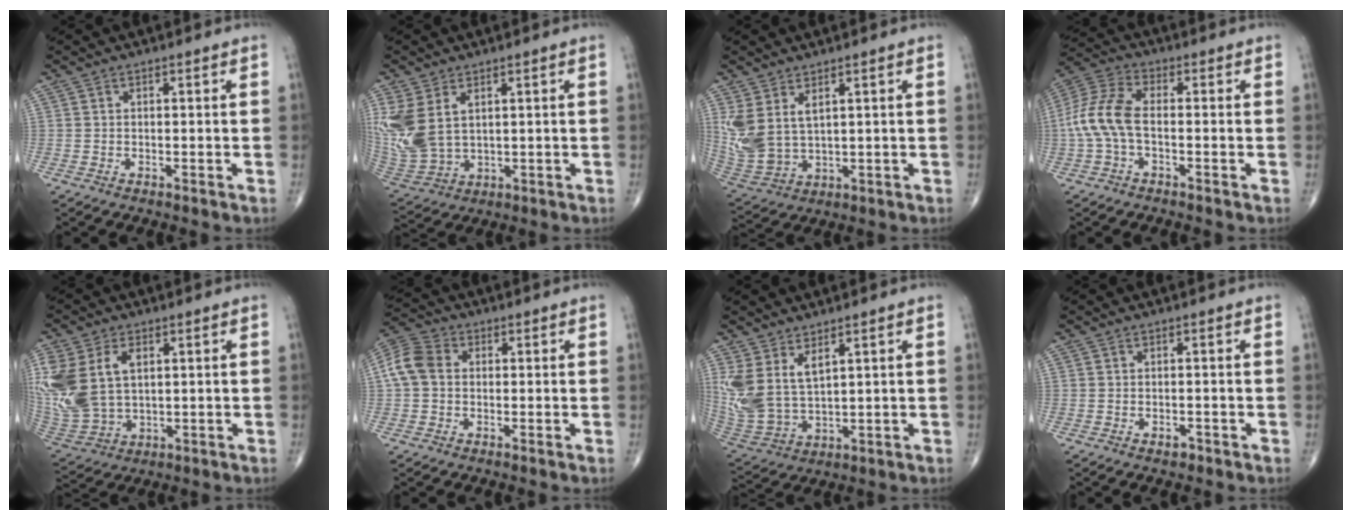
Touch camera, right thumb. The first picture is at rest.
{"total": 13.8, "force": [3.7, 8.8, 9.9], "torque": [-0.249, -0.013, 0.094]}
{"total": 9.8, "force": [3.7, 5.5, 7.3], "torque": [-0.163, -0.017, 0.093]}
{"total": 9.3, "force": [-1.3, 4.7, 8.0], "torque": [-0.185, 0.027, -0.033]}
{"total": 19.4, "force": [4.1, 12.9, 13.9], "torque": [-0.344, 0.001, 0.095]}
{"total": 7.3, "force": [0.4, 5.7, 4.6], "torque": [-0.093, 0.023, -0.001]}
{"total": 11.1, "force": [4.9, 5.9, 8.1], "torque": [-0.175, -0.024, 0.117]}
{"total": 1.5, "force": [-0.8, 0.9, 0.9], "torque": [-0.011, 0.003, -0.010]}